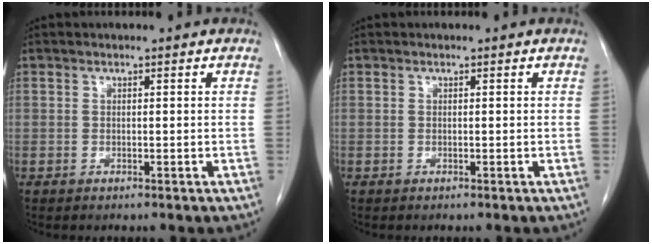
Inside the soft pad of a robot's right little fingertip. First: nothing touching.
{"total": 0.0}